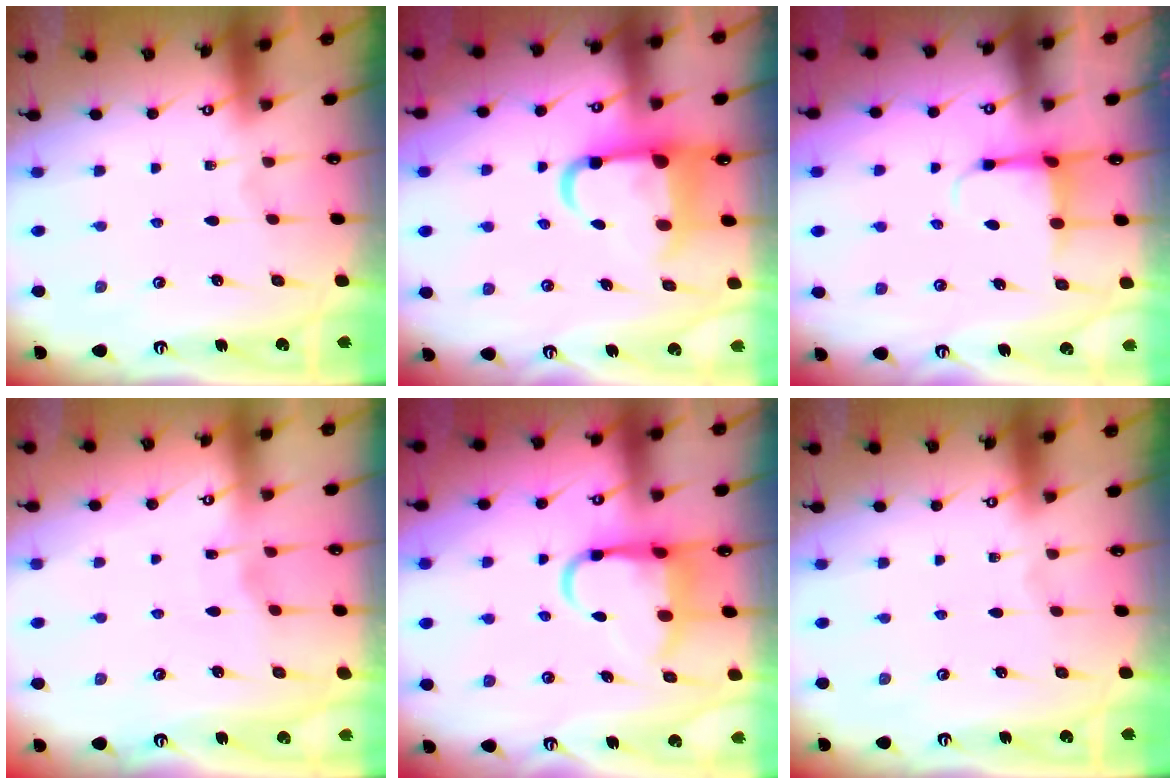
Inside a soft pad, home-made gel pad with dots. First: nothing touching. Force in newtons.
{"total": 8.8, "press": 8.4, "slide": 2.4}
{"total": 3.9, "press": 3.8, "slide": 1.1}
{"total": 2.8, "press": 2.8, "slide": 0.4}
{"total": 9.8, "press": 9.7, "slide": 1.7}
{"total": 0.0}